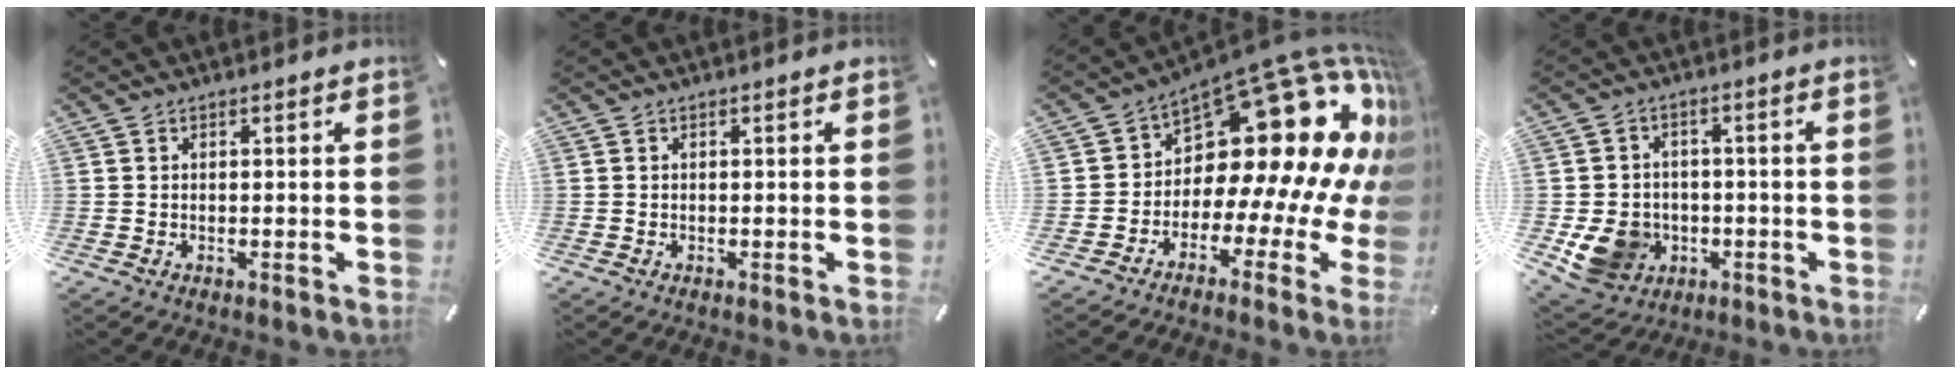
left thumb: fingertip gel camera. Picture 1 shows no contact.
{"total": 0.0}
{"total": 24.1, "force": [8.6, 12.9, 18.4], "torque": [-0.270, -0.095, 0.165]}
{"total": 10.4, "force": [-2.5, 9.2, 4.2], "torque": [-0.098, 0.017, -0.041]}